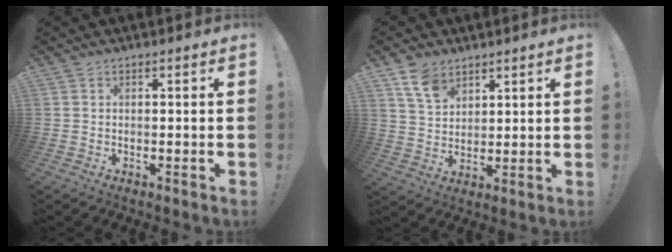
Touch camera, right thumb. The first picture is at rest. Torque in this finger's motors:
{"motor_torque": [0.40, -0.19, 0.17, -0.12, 0.00]}